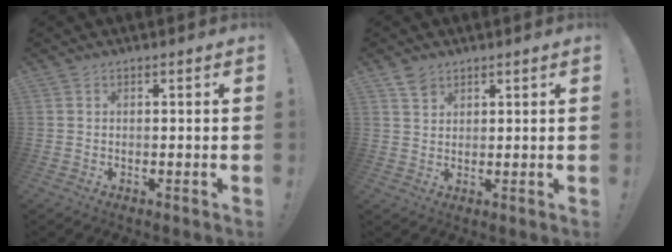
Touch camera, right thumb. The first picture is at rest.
{"total": 3.3, "force": [2.6, 1.9, 0.7], "torque": [-0.004, -0.015, 0.048]}